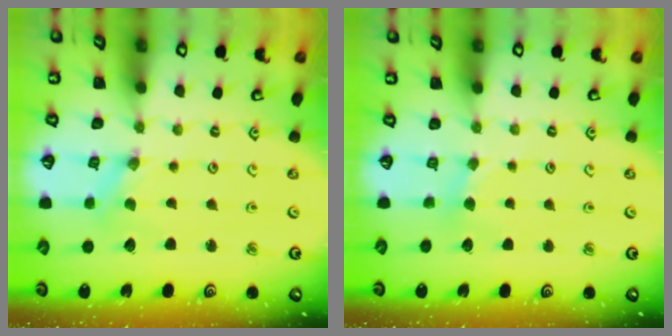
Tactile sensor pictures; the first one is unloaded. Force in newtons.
{"total": 2.4, "press": 2.4, "slide": 0.3}